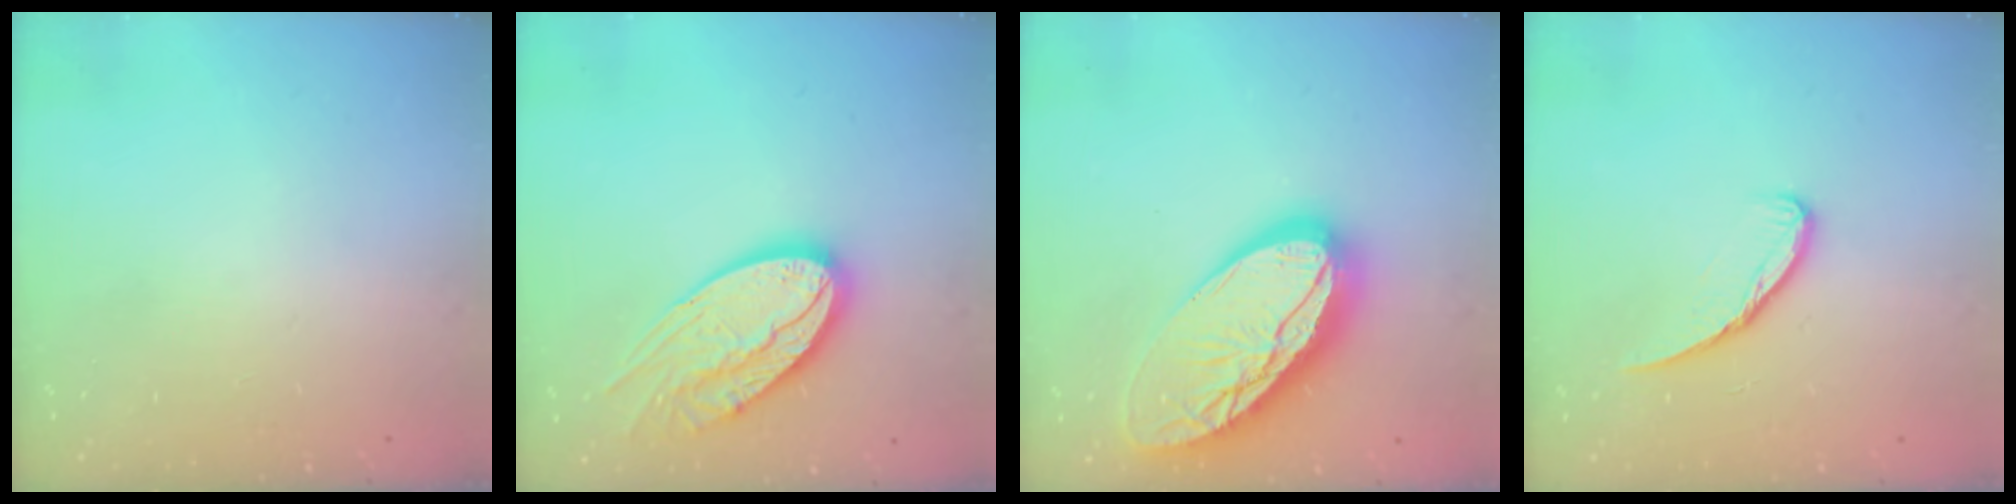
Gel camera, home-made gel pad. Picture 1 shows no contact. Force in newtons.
{"total": 20.8, "press": 20.7, "slide": 2.4}
{"total": 23.5, "press": 23.5, "slide": 1.7}
{"total": 7.1, "press": 7.0, "slide": 0.6}